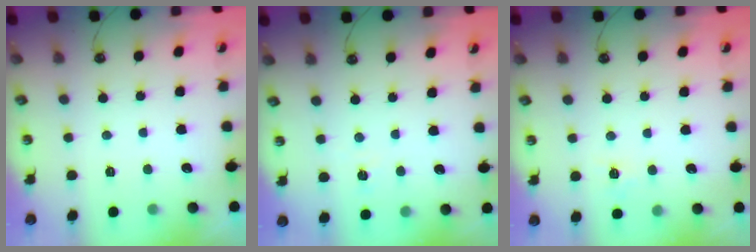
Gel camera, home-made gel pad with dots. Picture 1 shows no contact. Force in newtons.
{"total": 2.6, "press": 2.6, "slide": 0.2}
{"total": 5.6, "press": 5.6, "slide": 0.6}